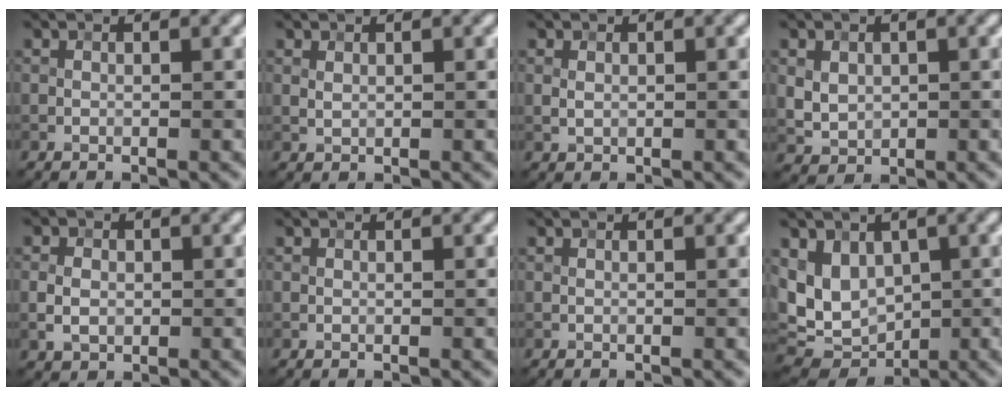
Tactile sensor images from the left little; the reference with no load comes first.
{"total": 0.7, "force": [0.4, 0.5, 0.4], "torque": [-0.013, 0.000, 0.011]}
{"total": 0.9, "force": [0.2, 0.7, 0.5], "torque": [-0.013, 0.001, 0.006]}
{"total": 2.6, "force": [0.5, 2.2, 1.4], "torque": [-0.031, -0.002, 0.013]}
{"total": 2.4, "force": [-0.3, 2.0, 1.4], "torque": [-0.029, -0.001, -0.003]}
{"total": 0.0}
{"total": 0.0}
{"total": 6.1, "force": [1.1, 4.6, 3.8], "torque": [-0.074, -0.013, 0.021]}